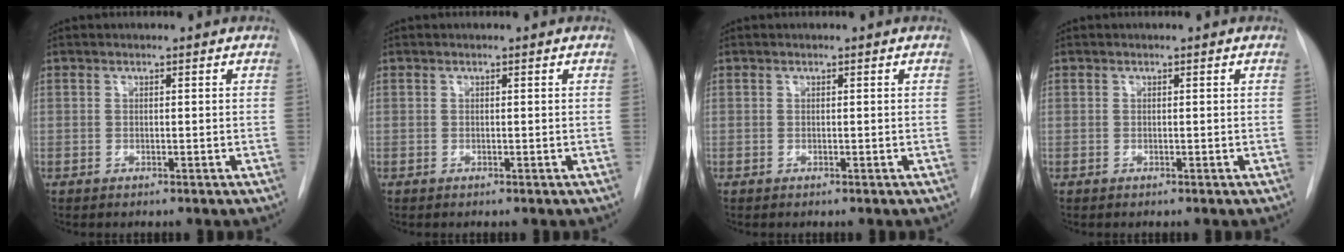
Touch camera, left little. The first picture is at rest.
{"total": 0.0}
{"total": 0.0}
{"total": 0.0}